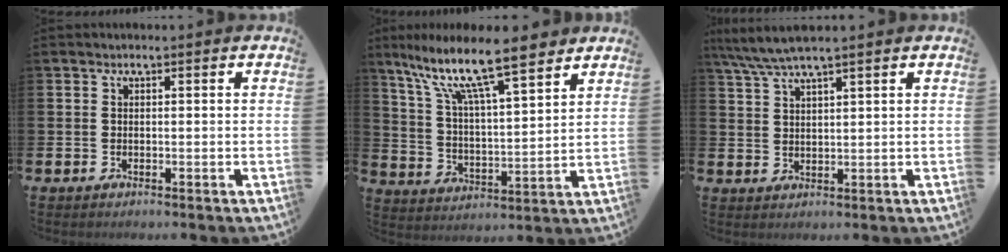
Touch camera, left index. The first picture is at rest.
{"total": 12.4, "force": [9.8, 2.5, 7.2], "torque": [-0.162, -0.052, 0.163]}
{"total": 4.8, "force": [4.1, 0.1, 2.4], "torque": [-0.061, -0.008, 0.076]}